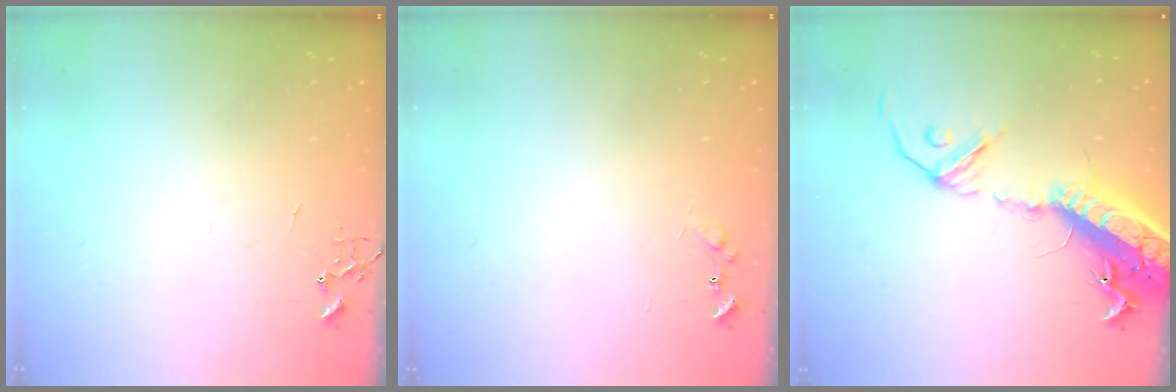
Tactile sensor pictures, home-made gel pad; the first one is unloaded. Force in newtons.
{"total": 7.1, "press": 7.0, "slide": 0.5}
{"total": 21.7, "press": 21.1, "slide": 5.1}